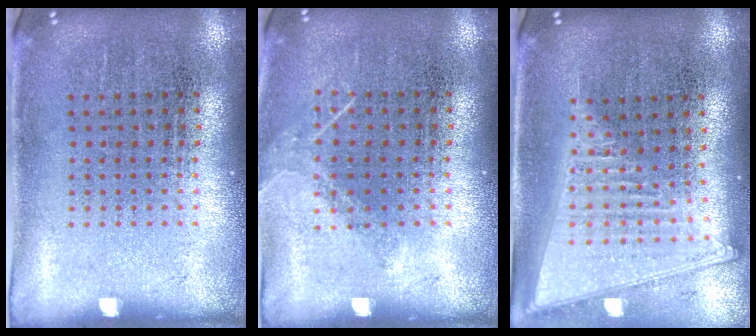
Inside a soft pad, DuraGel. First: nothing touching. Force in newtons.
{"total": 1.0, "press": 0.9, "slide": 0.3}
{"total": 2.1, "press": 1.8, "slide": 1.2}